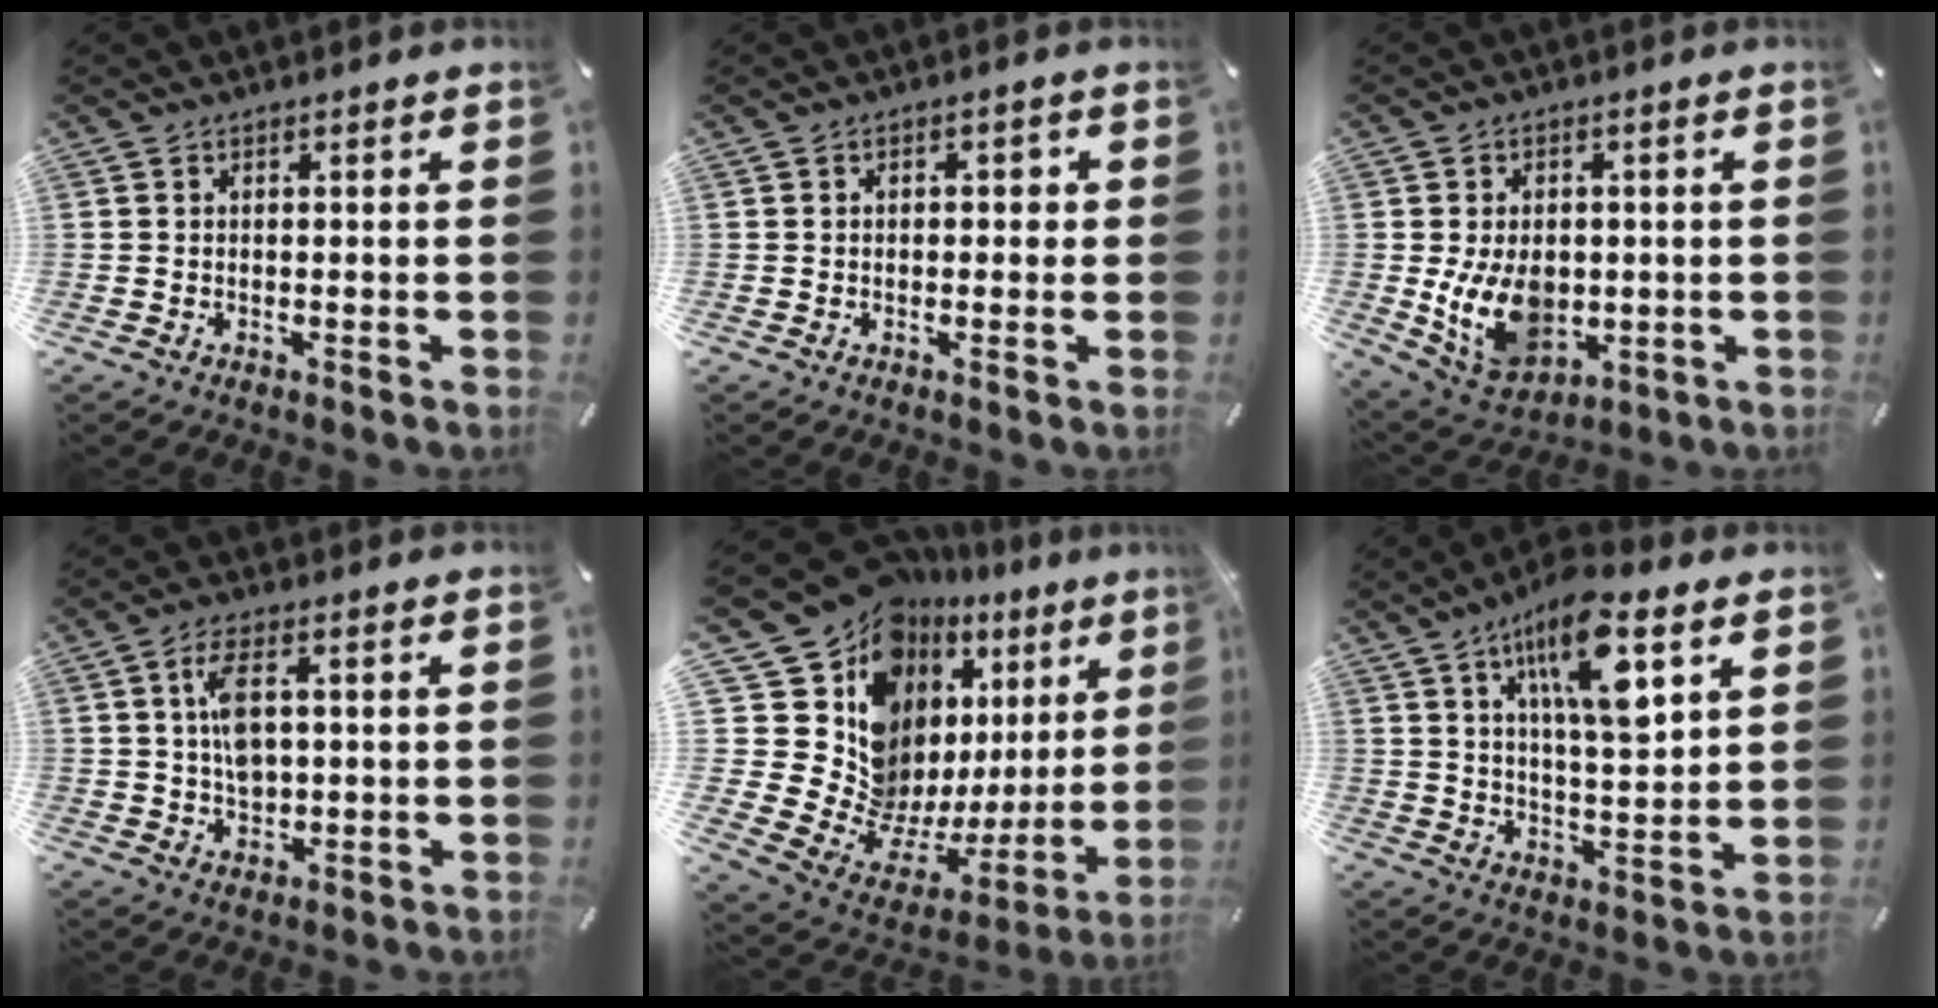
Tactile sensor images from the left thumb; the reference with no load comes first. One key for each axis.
{"total": 1.6, "fx": -0.2, "fy": 1.2, "fz": 1.1, "tx": -0.015, "ty": 0.005, "tz": -0.009}
{"total": 12.2, "fx": -1.2, "fy": 9.1, "fz": 8.0, "tx": -0.151, "ty": -0.004, "tz": -0.018}
{"total": 6.7, "fx": 1.2, "fy": 3.9, "fz": 5.4, "tx": -0.102, "ty": 0.003, "tz": 0.016}
{"total": 18.0, "fx": 10.3, "fy": 12.3, "fz": 8.2, "tx": -0.068, "ty": -0.159, "tz": 0.216}
{"total": 14.2, "fx": 7.9, "fy": 4.5, "fz": 11.0, "tx": -0.187, "ty": -0.027, "tz": 0.129}